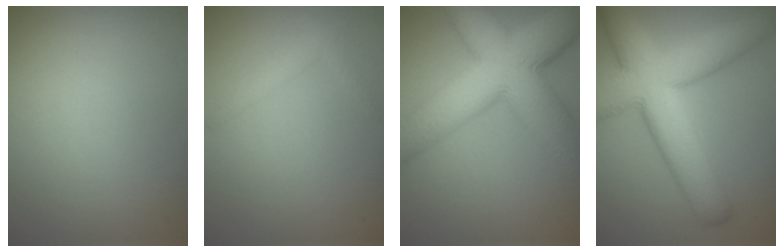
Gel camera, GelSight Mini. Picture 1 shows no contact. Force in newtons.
{"total": 0.7, "press": 0.7, "slide": 0.0}
{"total": 13.4, "press": 13.4, "slide": 0.5}
{"total": 10.3, "press": 10.3, "slide": 0.4}